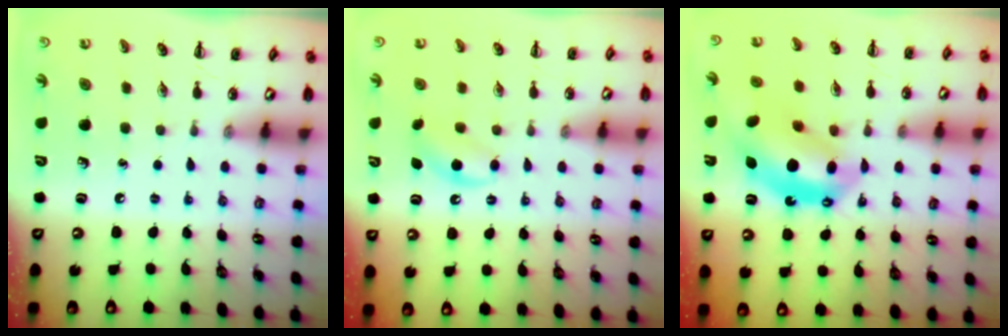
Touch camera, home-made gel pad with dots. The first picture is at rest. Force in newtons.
{"total": 4.7, "press": 4.4, "slide": 1.4}
{"total": 12.4, "press": 12.0, "slide": 3.2}